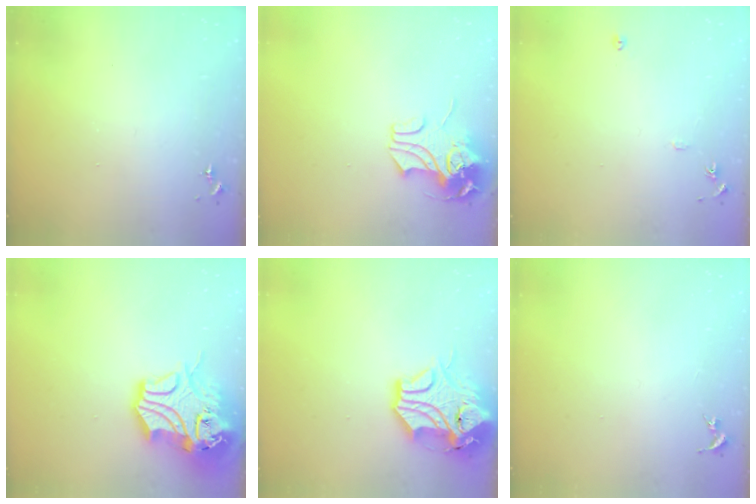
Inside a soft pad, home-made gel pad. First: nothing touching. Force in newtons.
{"total": 9.8, "press": 9.8, "slide": 0.8}
{"total": 6.7, "press": 6.6, "slide": 0.7}
{"total": 16.7, "press": 16.5, "slide": 2.4}
{"total": 14.6, "press": 14.5, "slide": 1.7}
{"total": 0.0}